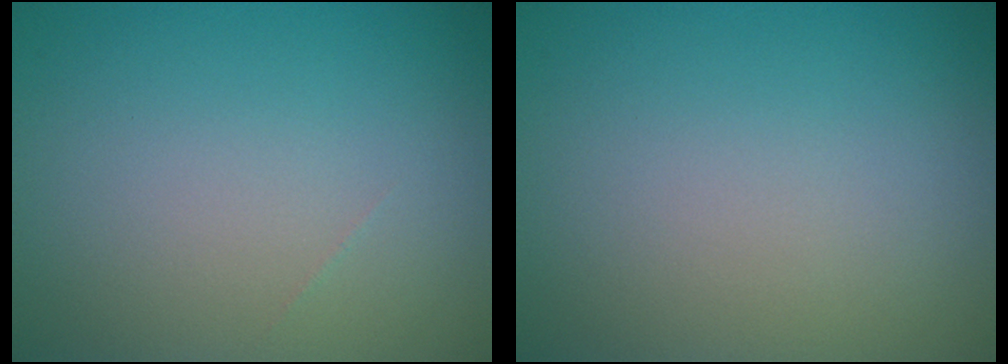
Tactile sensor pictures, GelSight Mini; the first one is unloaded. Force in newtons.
{"total": 0.0}